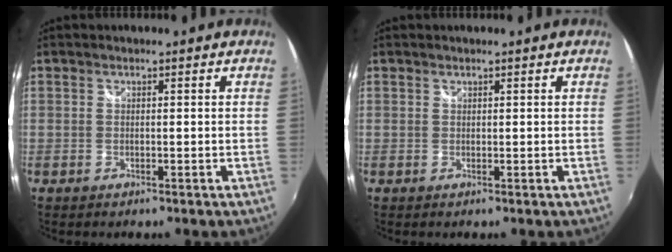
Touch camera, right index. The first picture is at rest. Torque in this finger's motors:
{"motor_torque": [-0.05, 0.10, 0.02, 0.01]}